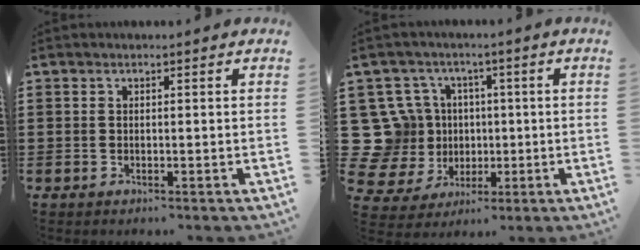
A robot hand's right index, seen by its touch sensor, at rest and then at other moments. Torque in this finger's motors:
{"motor_torque": [-0.96, 1.18, -0.06, -0.10]}